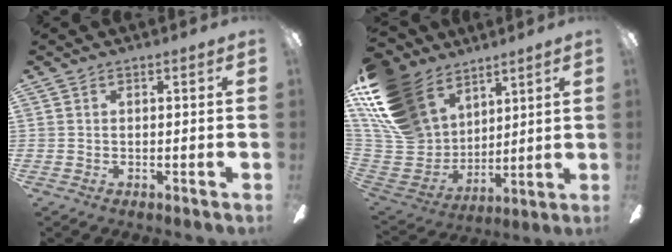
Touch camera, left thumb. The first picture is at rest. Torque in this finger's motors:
{"motor_torque": [0.67, 0.67, 1.39, -1.38, 0.37]}